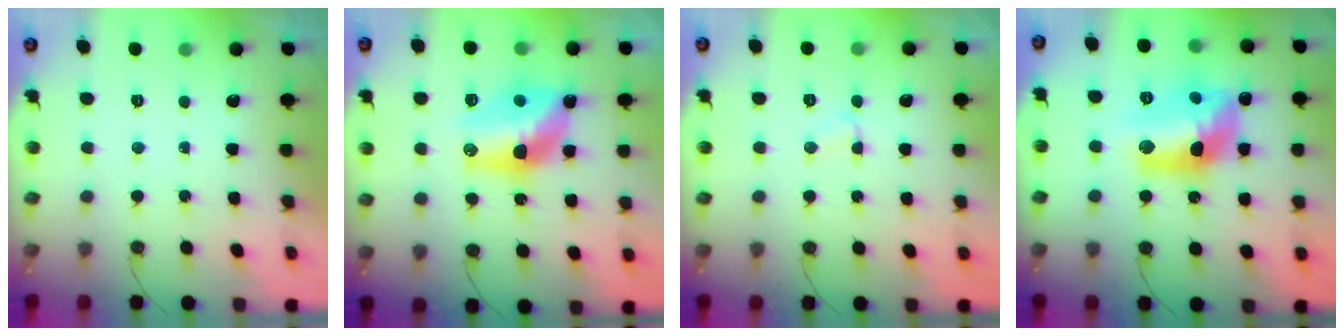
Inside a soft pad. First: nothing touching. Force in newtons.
{"total": 13.6, "press": 13.5, "slide": 1.2}
{"total": 2.5, "press": 2.4, "slide": 0.7}
{"total": 15.6, "press": 15.6, "slide": 1.1}